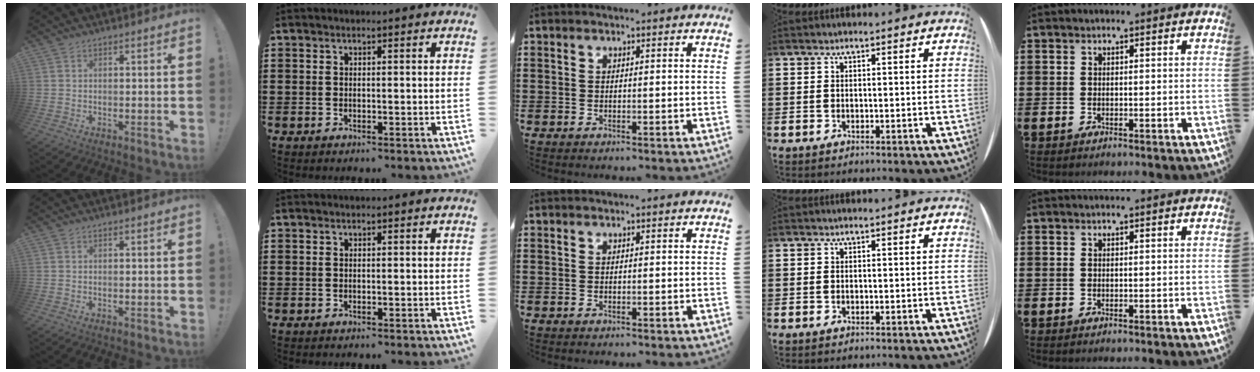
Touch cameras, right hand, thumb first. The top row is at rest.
{}